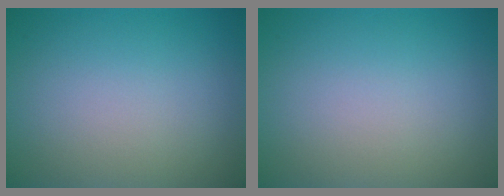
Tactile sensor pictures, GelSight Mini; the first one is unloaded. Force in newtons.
{"total": 0.0}